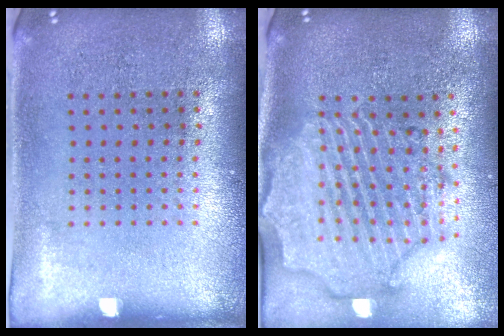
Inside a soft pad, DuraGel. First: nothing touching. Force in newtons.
{"total": 2.9, "press": 2.6, "slide": 1.3}